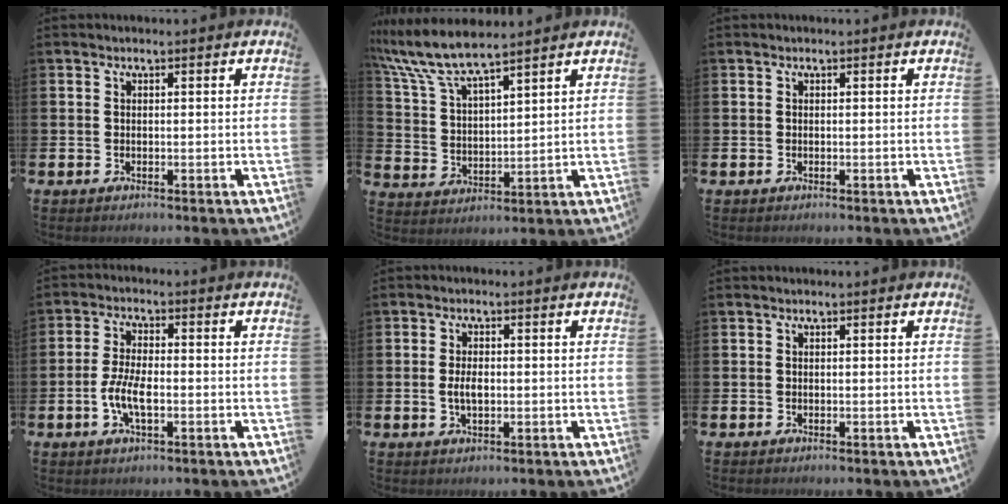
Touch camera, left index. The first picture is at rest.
{"total": 8.0, "force": [7.3, 1.1, 3.1], "torque": [-0.093, -0.028, 0.132]}
{"total": 0.0}
{"total": 4.9, "force": [-1.3, 1.9, 4.3], "torque": [-0.085, 0.000, -0.027]}
{"total": 2.9, "force": [-0.2, 1.5, 2.5], "torque": [-0.038, 0.001, -0.007]}
{"total": 0.0}